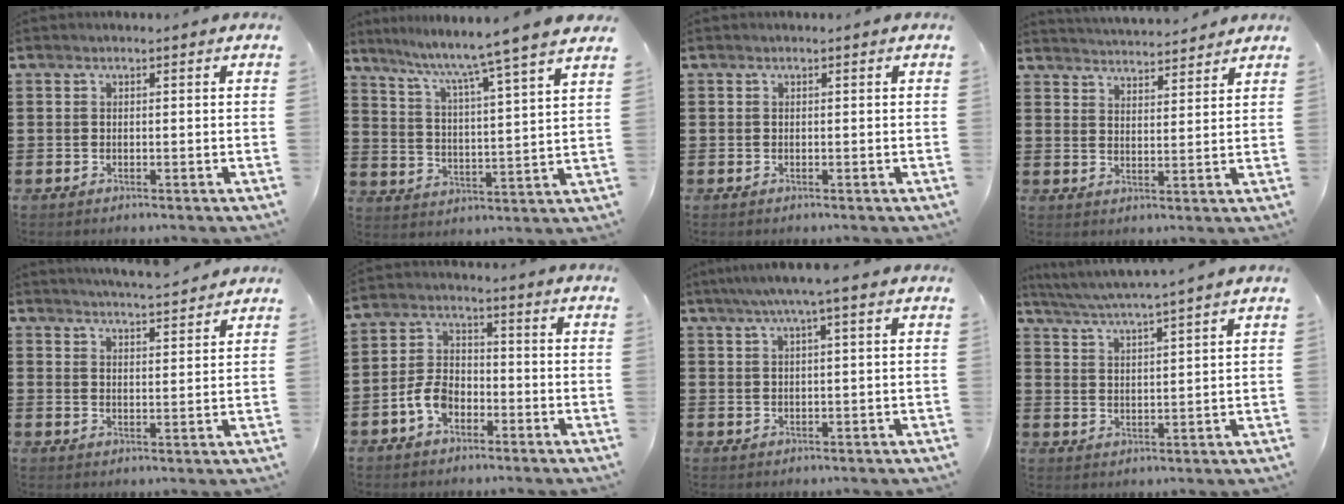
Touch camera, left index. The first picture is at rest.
{"total": 6.4, "force": [5.4, -1.8, 2.9], "torque": [-0.079, -0.048, 0.081]}
{"total": 0.0}
{"total": 3.7, "force": [3.7, 0.0, 0.1], "torque": [-0.014, -0.019, 0.067]}
{"total": 3.9, "force": [3.9, -0.2, 0.4], "torque": [-0.022, -0.020, 0.068]}
{"total": 5.6, "force": [-2.9, 3.4, 3.3], "torque": [-0.087, 0.005, -0.062]}
{"total": 3.2, "force": [1.6, -0.1, 2.7], "torque": [-0.055, 0.001, 0.027]}
{"total": 3.6, "force": [3.3, -0.8, 1.1], "torque": [-0.035, -0.023, 0.055]}